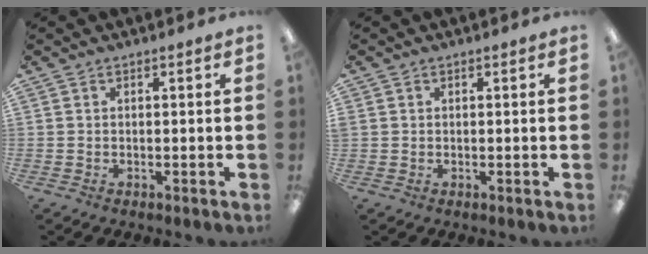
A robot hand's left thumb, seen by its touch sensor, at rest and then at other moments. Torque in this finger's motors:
{"motor_torque": [-0.17, 0.16, 0.18, -0.21, 0.02]}